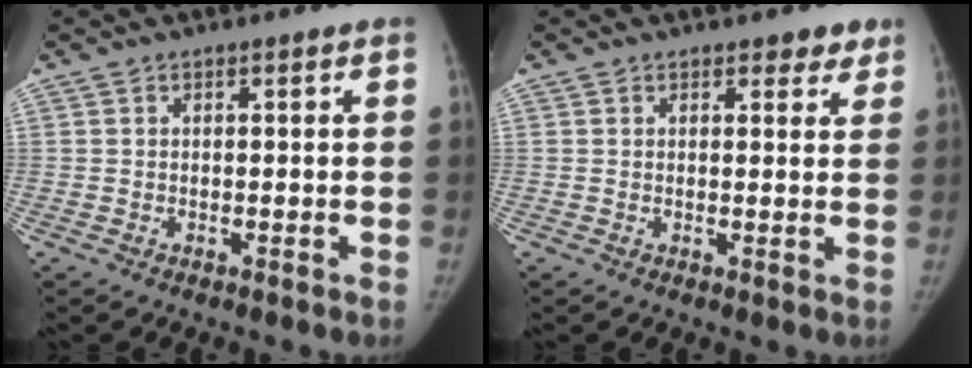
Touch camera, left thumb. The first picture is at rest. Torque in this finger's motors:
{"motor_torque": [-0.02, -0.05, 0.18, 0.08, -0.01]}